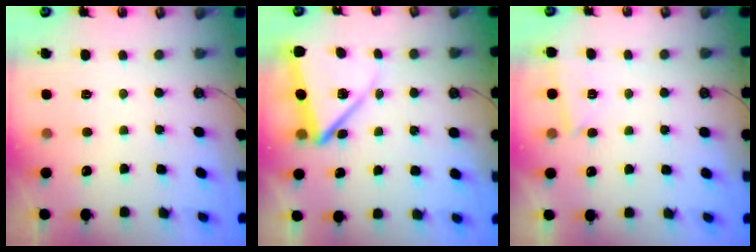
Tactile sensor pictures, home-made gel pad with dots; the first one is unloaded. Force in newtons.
{"total": 10.7, "press": 10.5, "slide": 1.6}
{"total": 2.6, "press": 2.5, "slide": 0.3}